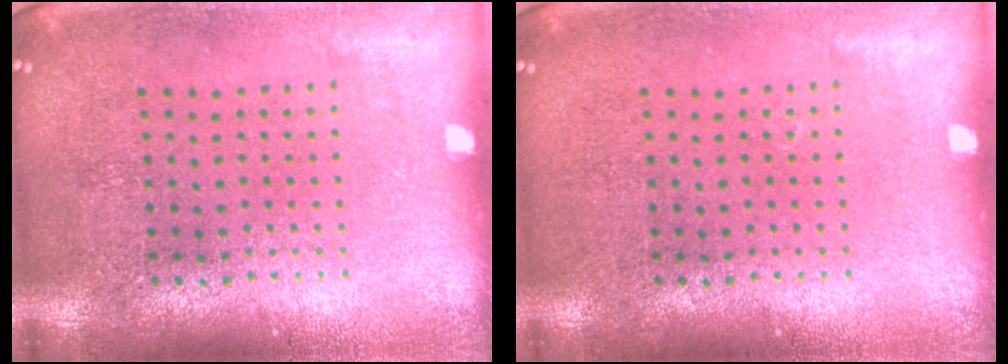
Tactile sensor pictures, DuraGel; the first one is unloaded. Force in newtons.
{"total": 0.0}